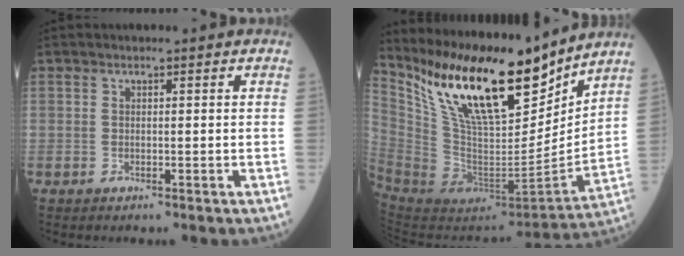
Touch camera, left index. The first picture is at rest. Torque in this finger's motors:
{"motor_torque": [1.13, -1.01, 1.05, 0.21]}